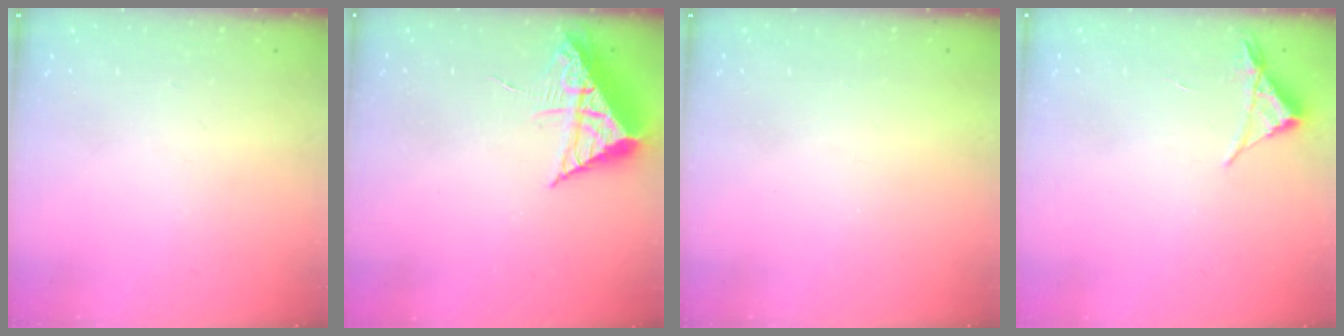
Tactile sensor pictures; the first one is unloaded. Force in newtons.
{"total": 9.8, "press": 9.8, "slide": 0.6}
{"total": 1.5, "press": 1.5, "slide": 0.1}
{"total": 3.5, "press": 3.5, "slide": 0.6}